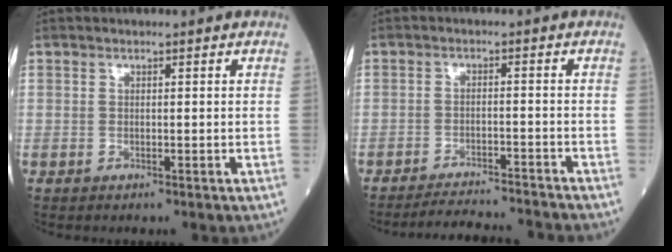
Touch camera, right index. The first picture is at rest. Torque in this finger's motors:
{"motor_torque": [0.83, -0.96, 0.30, 0.08]}